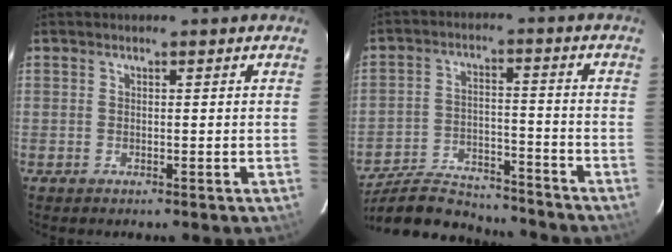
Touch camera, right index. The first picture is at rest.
{"total": 16.5, "force": [-14.9, 4.9, 5.0], "torque": [-0.118, 0.006, -0.228]}